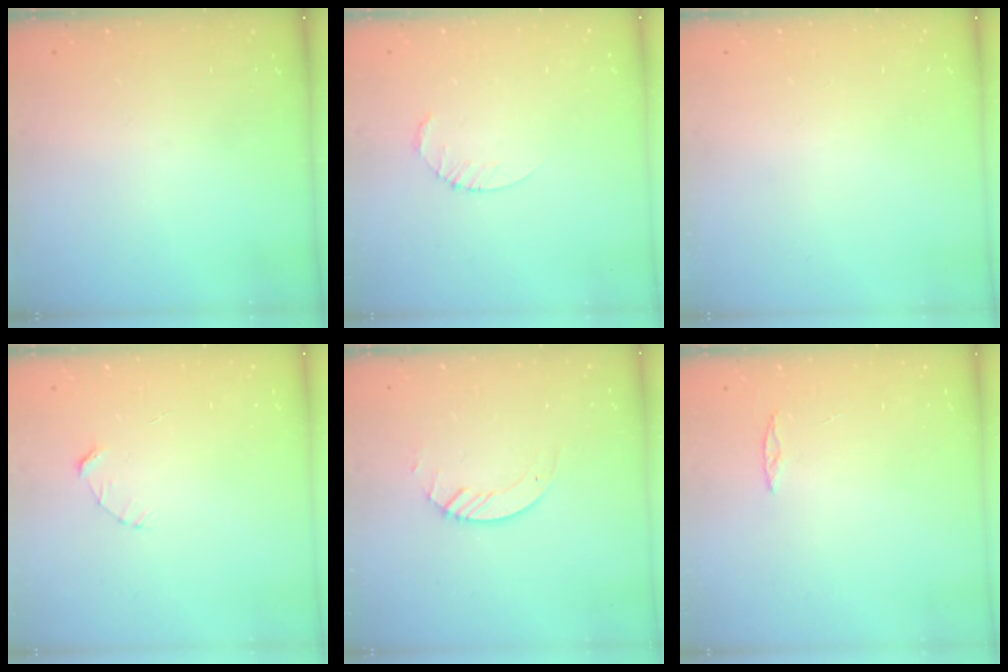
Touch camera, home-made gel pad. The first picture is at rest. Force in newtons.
{"total": 2.5, "press": 2.5, "slide": 0.3}
{"total": 0.0}
{"total": 2.7, "press": 2.7, "slide": 0.3}
{"total": 3.8, "press": 3.8, "slide": 0.3}
{"total": 2.0, "press": 2.0, "slide": 0.2}